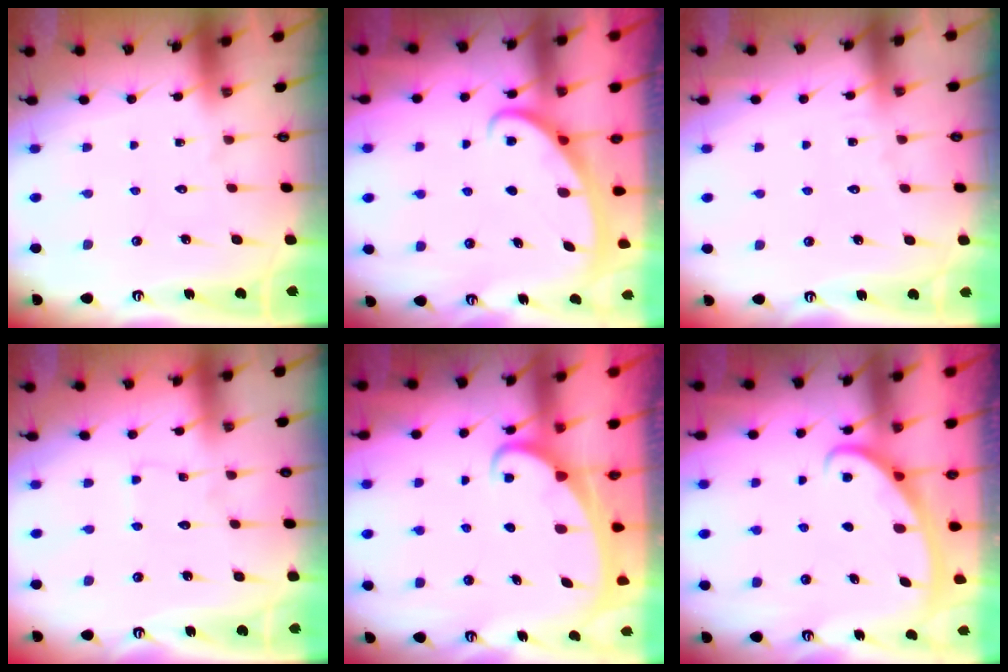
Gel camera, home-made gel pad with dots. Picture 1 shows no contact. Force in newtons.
{"total": 2.6, "press": 2.6, "slide": 0.4}
{"total": 3.6, "press": 3.6, "slide": 0.5}
{"total": 2.5, "press": 2.5, "slide": 0.3}
{"total": 2.0, "press": 2.0, "slide": 0.2}
{"total": 2.8, "press": 2.8, "slide": 0.4}